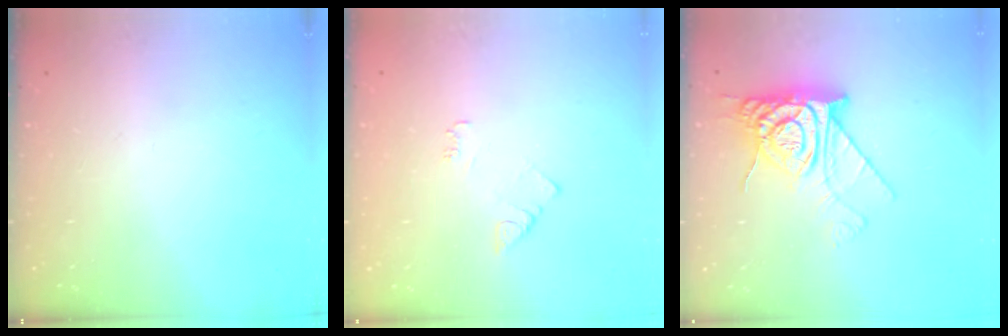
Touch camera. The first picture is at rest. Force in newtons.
{"total": 3.8, "press": 3.7, "slide": 0.5}
{"total": 14.4, "press": 14.4, "slide": 1.3}